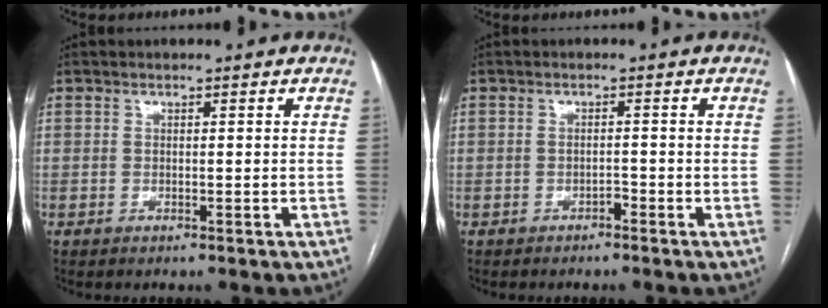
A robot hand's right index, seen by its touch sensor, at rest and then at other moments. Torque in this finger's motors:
{"motor_torque": [0.15, 0.10, 0.05, 0.04]}